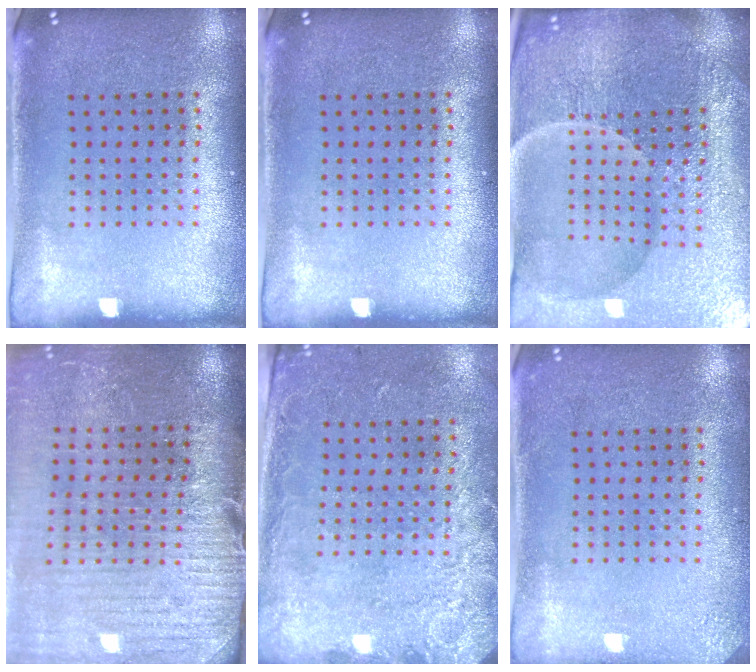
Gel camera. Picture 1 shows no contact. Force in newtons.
{"total": 0.0}
{"total": 5.6, "press": 5.3, "slide": 1.9}
{"total": 3.9, "press": 3.4, "slide": 1.9}
{"total": 2.6, "press": 1.9, "slide": 1.8}
{"total": 1.9, "press": 1.9, "slide": 0.2}